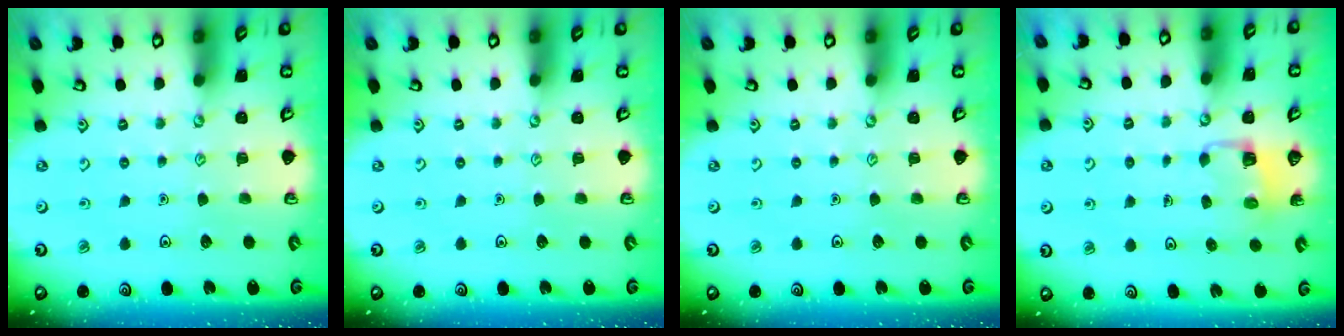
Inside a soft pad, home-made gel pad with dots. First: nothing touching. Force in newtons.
{"total": 0.0}
{"total": 0.0}
{"total": 3.3, "press": 3.3, "slide": 0.2}